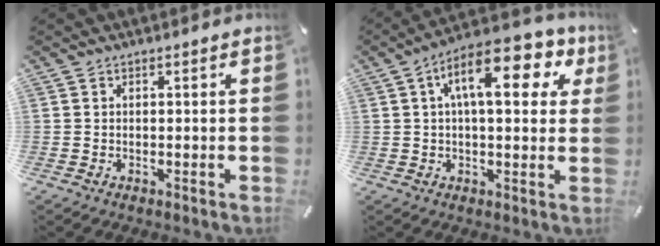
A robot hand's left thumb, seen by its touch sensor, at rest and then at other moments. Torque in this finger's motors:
{"motor_torque": [0.68, 1.05, 1.45, -1.32, 0.50]}